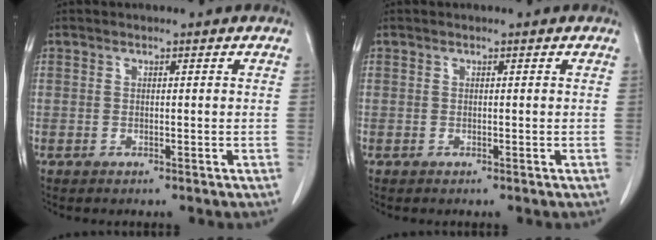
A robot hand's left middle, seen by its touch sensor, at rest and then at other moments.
{"total": 0.0}